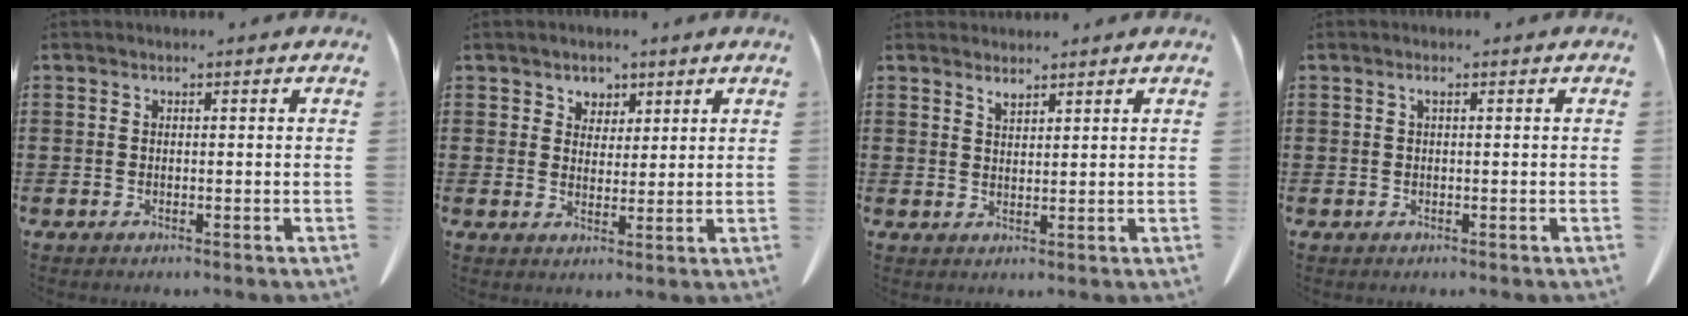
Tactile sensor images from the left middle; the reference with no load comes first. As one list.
[{"total": 3.3, "force": [2.4, 2.3, 0.1], "torque": [-0.007, 0.005, 0.042]}, {"total": 1.9, "force": [1.8, 0.3, 0.6], "torque": [-0.006, -0.003, 0.031]}, {"total": 0.8, "force": [0.2, 0.0, 0.8], "torque": [-0.016, 0.001, 0.003]}]